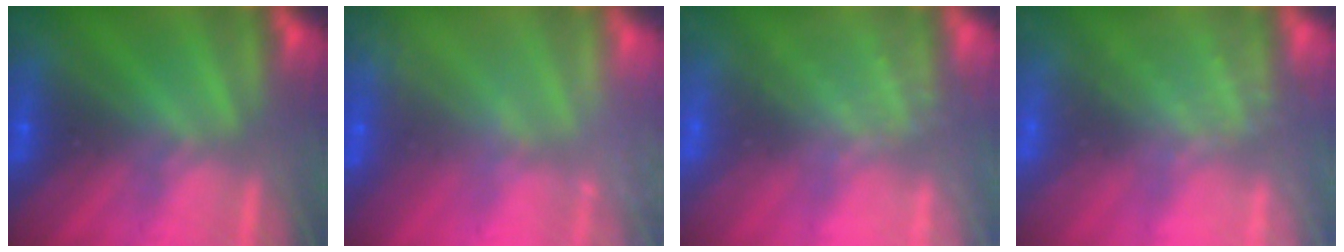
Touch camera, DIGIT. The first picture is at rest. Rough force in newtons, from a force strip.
{"total": 2.4}
{"total": 2.5}
{"total": 2.5}